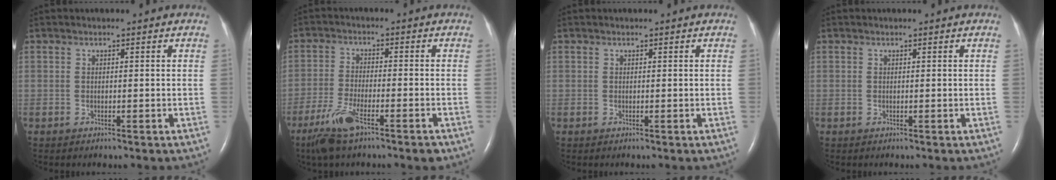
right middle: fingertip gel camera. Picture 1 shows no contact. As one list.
[{"total": 8.4, "force": [-5.5, 1.4, 6.2], "torque": [-0.127, -0.018, -0.098]}, {"total": 0.0}, {"total": 0.0}]